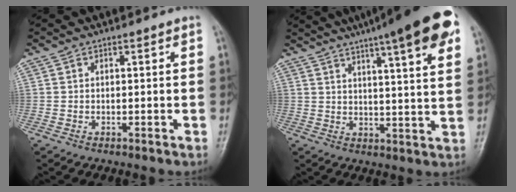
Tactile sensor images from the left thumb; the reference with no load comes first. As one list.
[{"total": 19.0, "force": [11.6, 3.1, 14.8], "torque": [-0.200, -0.016, 0.147]}]